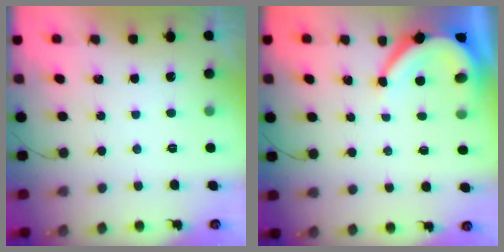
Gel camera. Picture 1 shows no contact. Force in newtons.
{"total": 7.0, "press": 7.0, "slide": 0.4}